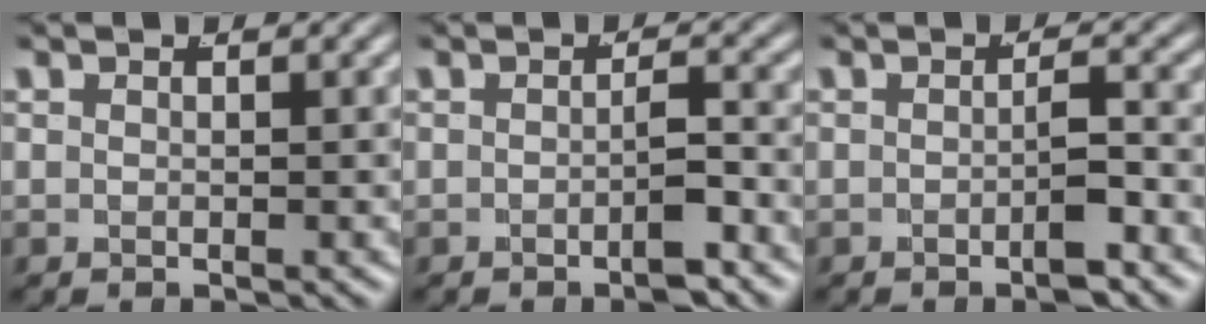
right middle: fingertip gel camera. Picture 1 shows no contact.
{"total": 2.3, "force": [-1.5, 0.1, 1.7], "torque": [-0.015, 0.002, -0.028]}
{"total": 2.4, "force": [-1.3, 0.1, 2.0], "torque": [-0.020, 0.002, -0.025]}